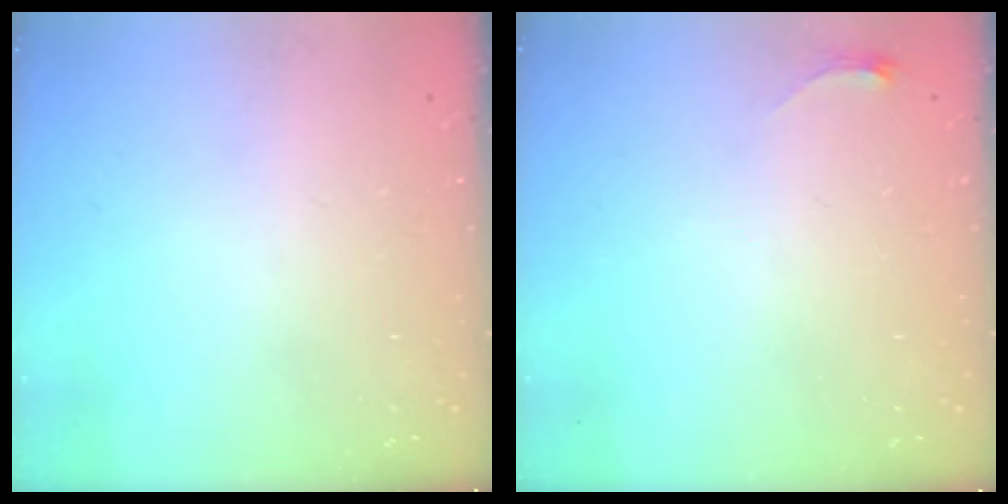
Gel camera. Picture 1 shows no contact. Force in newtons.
{"total": 2.8, "press": 2.8, "slide": 0.4}